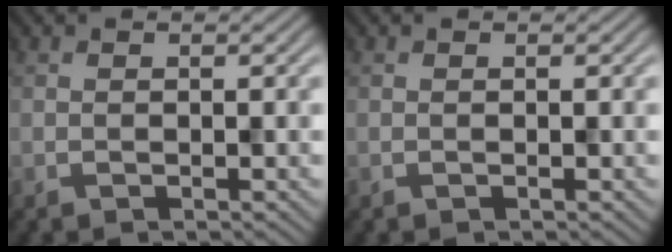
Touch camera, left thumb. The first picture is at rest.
{"total": 0.0}